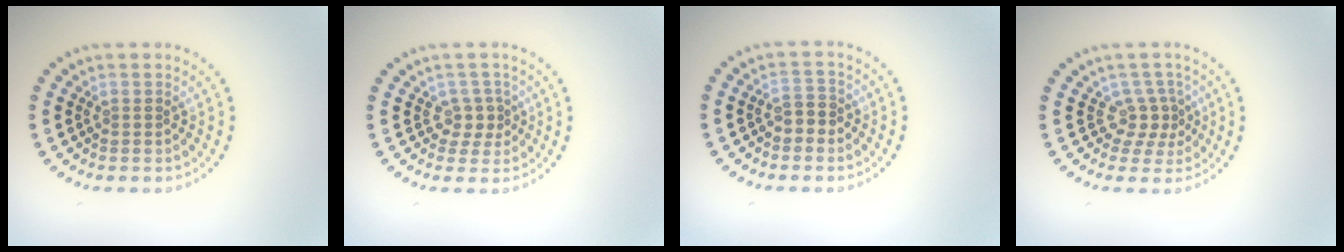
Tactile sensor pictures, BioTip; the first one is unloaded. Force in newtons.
{"total": 1.9, "press": 1.6, "slide": 1.0}
{"total": 1.8, "press": 1.6, "slide": 0.7}
{"total": 2.5, "press": 1.7, "slide": 1.8}